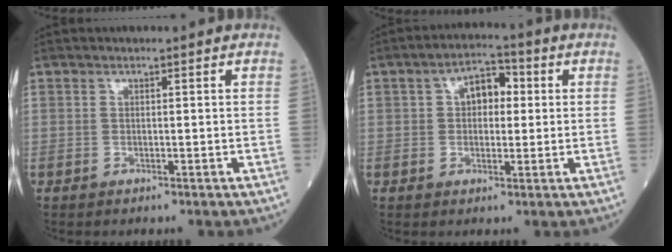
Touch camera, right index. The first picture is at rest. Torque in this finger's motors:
{"motor_torque": [0.12, 0.01, 0.09, 0.03]}